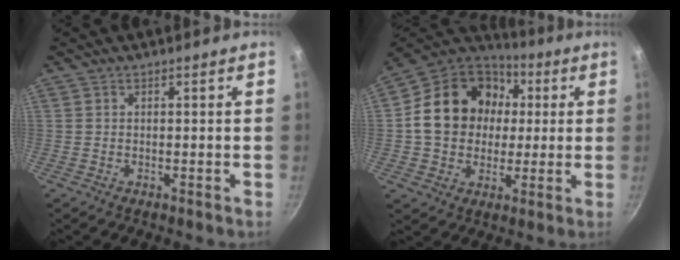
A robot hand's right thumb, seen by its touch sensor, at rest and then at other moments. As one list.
[{"total": 19.8, "force": [2.4, 16.1, 11.2], "torque": [-0.169, 0.031, 0.034]}]